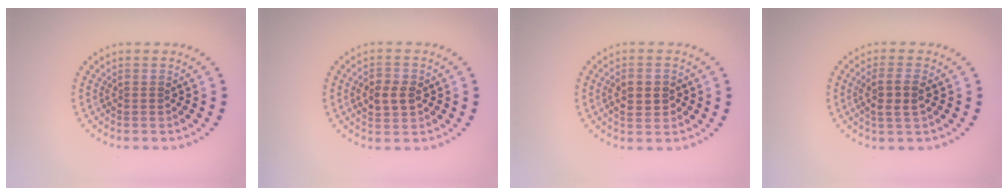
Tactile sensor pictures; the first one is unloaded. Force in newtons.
{"total": 2.7, "press": 2.7, "slide": 0.1}
{"total": 2.7, "press": 2.7, "slide": 0.1}
{"total": 2.4, "press": 2.2, "slide": 0.9}